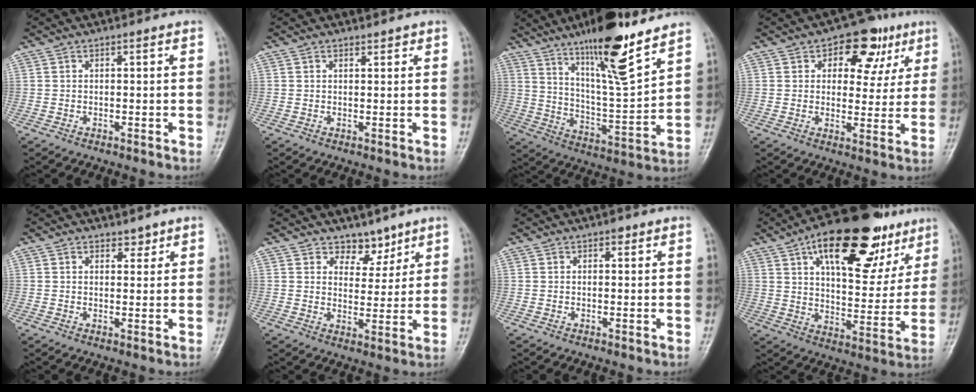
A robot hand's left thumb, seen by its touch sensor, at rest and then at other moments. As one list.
[{"total": 1.0, "force": [0.8, 0.5, 0.3], "torque": [0.000, -0.005, 0.009]}, {"total": 17.7, "force": [12.3, 3.0, 12.3], "torque": [-0.185, -0.077, 0.212]}, {"total": 11.4, "force": [5.1, 7.3, 7.2], "torque": [-0.039, -0.006, 0.063]}, {"total": 1.9, "force": [1.4, 1.2, 0.4], "torque": [0.010, -0.009, 0.018]}, {"total": 5.6, "force": [4.1, 3.6, 1.4], "torque": [0.015, -0.027, 0.065]}, {"total": 1.0, "force": [0.6, 0.6, 0.5], "torque": [0.001, -0.001, 0.004]}, {"total": 25.3, "force": [13.5, 11.7, 17.9], "torque": [-0.220, -0.019, 0.204]}]